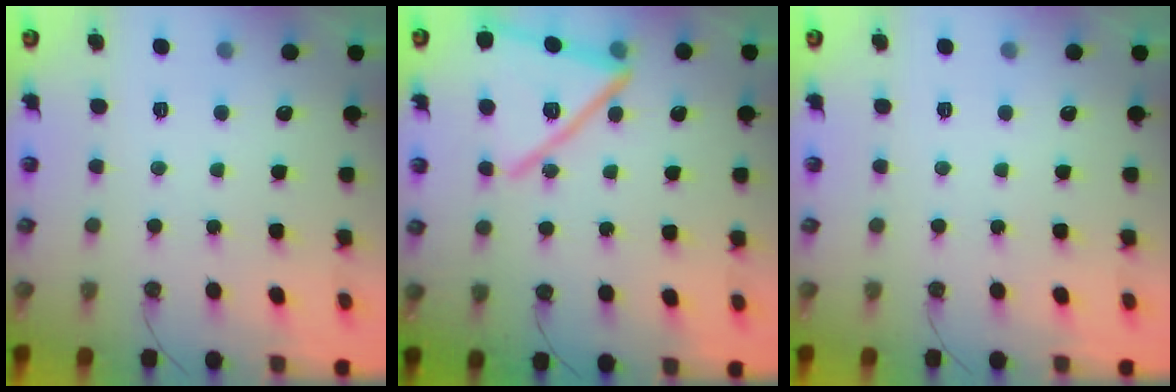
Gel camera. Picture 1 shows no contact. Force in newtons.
{"total": 19.0, "press": 18.9, "slide": 1.5}
{"total": 0.0}